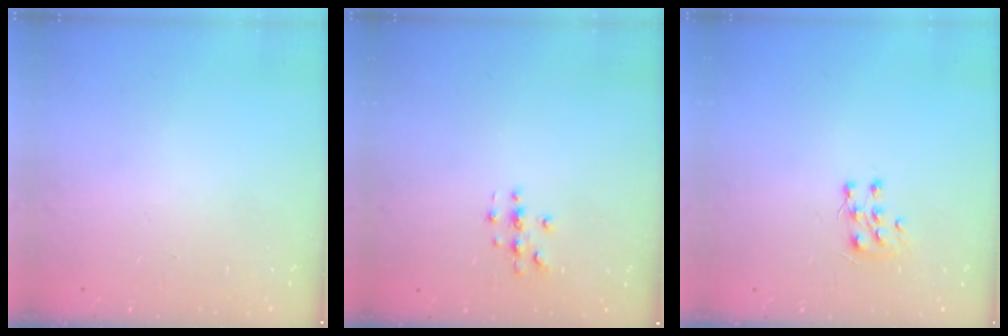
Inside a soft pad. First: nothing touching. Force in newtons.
{"total": 2.7, "press": 2.7, "slide": 0.3}
{"total": 6.8, "press": 6.7, "slide": 0.6}